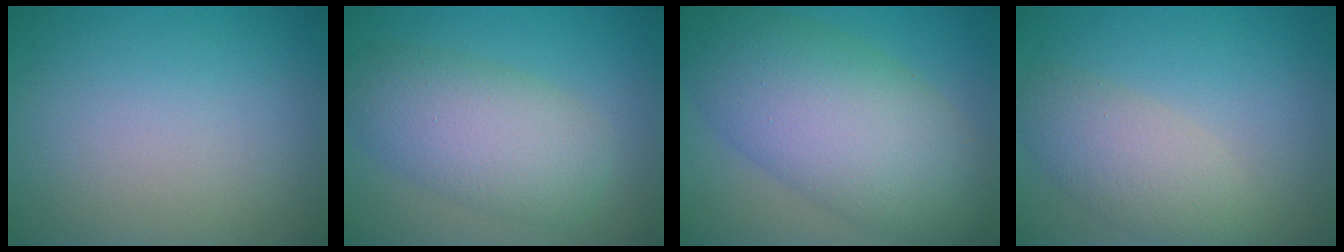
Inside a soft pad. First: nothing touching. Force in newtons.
{"total": 6.4, "press": 6.4, "slide": 0.2}
{"total": 11.0, "press": 11.0, "slide": 0.4}
{"total": 4.0, "press": 4.0, "slide": 0.2}